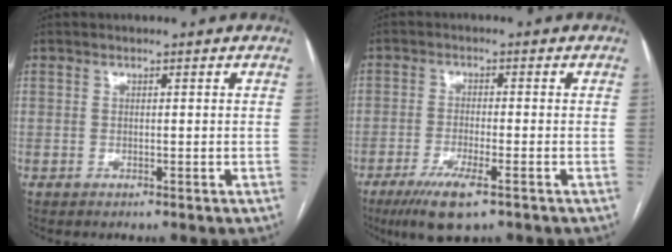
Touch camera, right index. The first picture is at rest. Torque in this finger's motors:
{"motor_torque": [0.71, -0.30, 0.40, 0.10]}